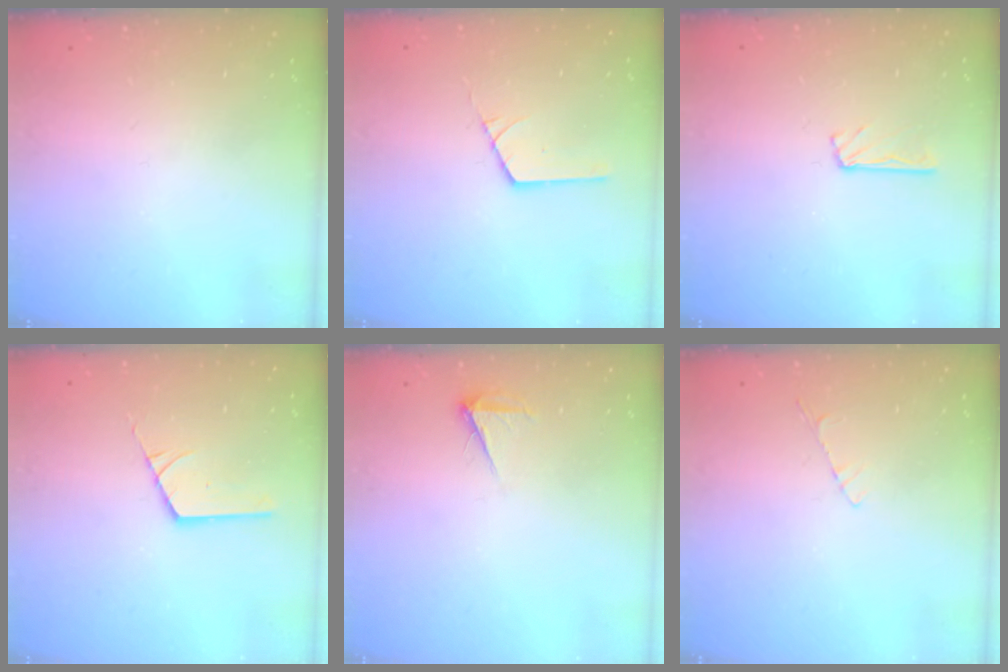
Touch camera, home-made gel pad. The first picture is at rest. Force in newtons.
{"total": 1.8, "press": 1.8, "slide": 0.0}
{"total": 3.7, "press": 3.7, "slide": 0.4}
{"total": 2.2, "press": 2.2, "slide": 0.1}
{"total": 3.9, "press": 3.8, "slide": 0.6}
{"total": 3.4, "press": 3.4, "slide": 0.5}